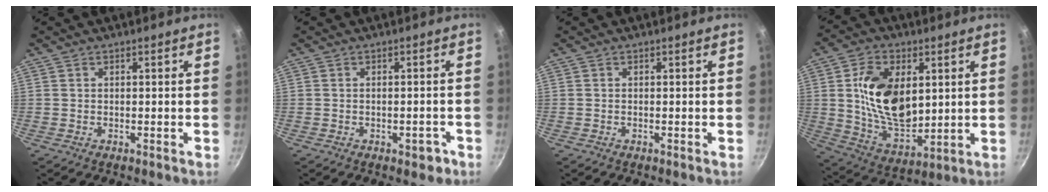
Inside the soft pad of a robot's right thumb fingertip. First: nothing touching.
{"total": 3.1, "force": [-1.6, 1.5, 2.2], "torque": [-0.016, 0.014, -0.016]}
{"total": 0.0}
{"total": 16.8, "force": [3.3, 10.4, 12.8], "torque": [-0.199, -0.023, 0.070]}